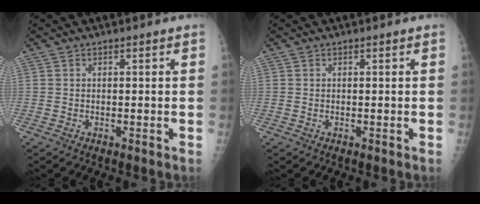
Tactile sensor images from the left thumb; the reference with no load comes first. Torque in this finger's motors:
{"motor_torque": [-0.23, 0.03, -0.15, -0.05, 0.00]}